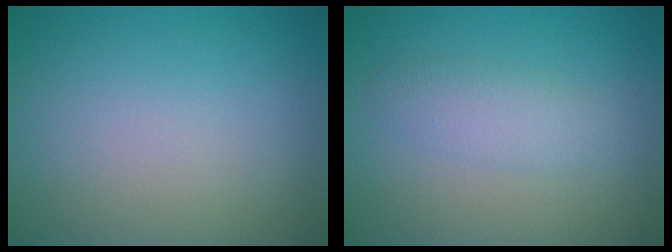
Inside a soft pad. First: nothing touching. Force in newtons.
{"total": 2.2, "press": 2.2, "slide": 0.2}